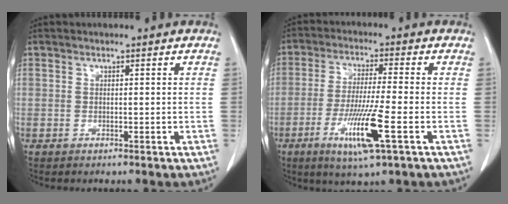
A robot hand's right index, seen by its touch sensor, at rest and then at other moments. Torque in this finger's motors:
{"motor_torque": [1.55, -0.59, 0.76, 0.10]}